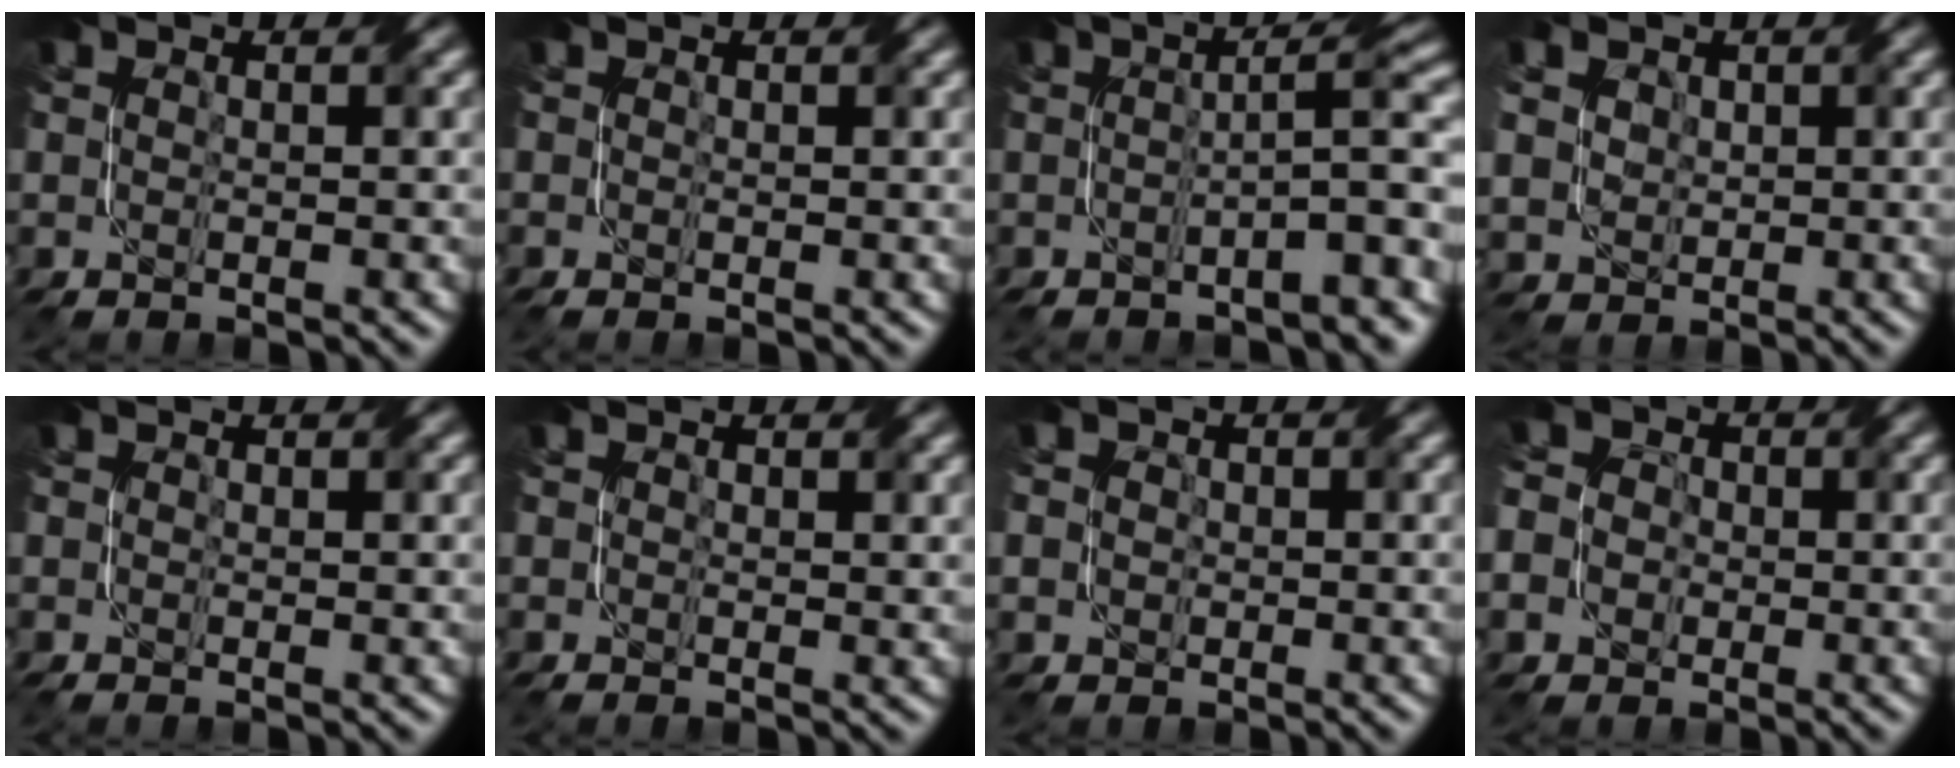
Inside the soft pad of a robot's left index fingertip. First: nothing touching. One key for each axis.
{"total": 0.0}
{"total": 5.8, "fx": -2.0, "fy": 0.9, "fz": 5.4, "tx": -0.065, "ty": 0.024, "tz": -0.037}
{"total": 5.8, "fx": 2.0, "fy": 4.6, "fz": 3.0, "tx": -0.085, "ty": 0.029, "tz": 0.025}
{"total": 0.6, "fx": 0.4, "fy": 0.3, "fz": 0.2, "tx": 0.001, "ty": 0.001, "tz": 0.006}
{"total": 1.2, "fx": 0.8, "fy": 0.7, "fz": 0.6, "tx": -0.003, "ty": 0.000, "tz": 0.011}
{"total": 2.3, "fx": 0.5, "fy": 2.1, "fz": 0.8, "tx": -0.003, "ty": 0.016, "tz": -0.008}
{"total": 5.9, "fx": -1.2, "fy": 5.4, "fz": 2.1, "tx": -0.058, "ty": 0.006, "tz": -0.048}